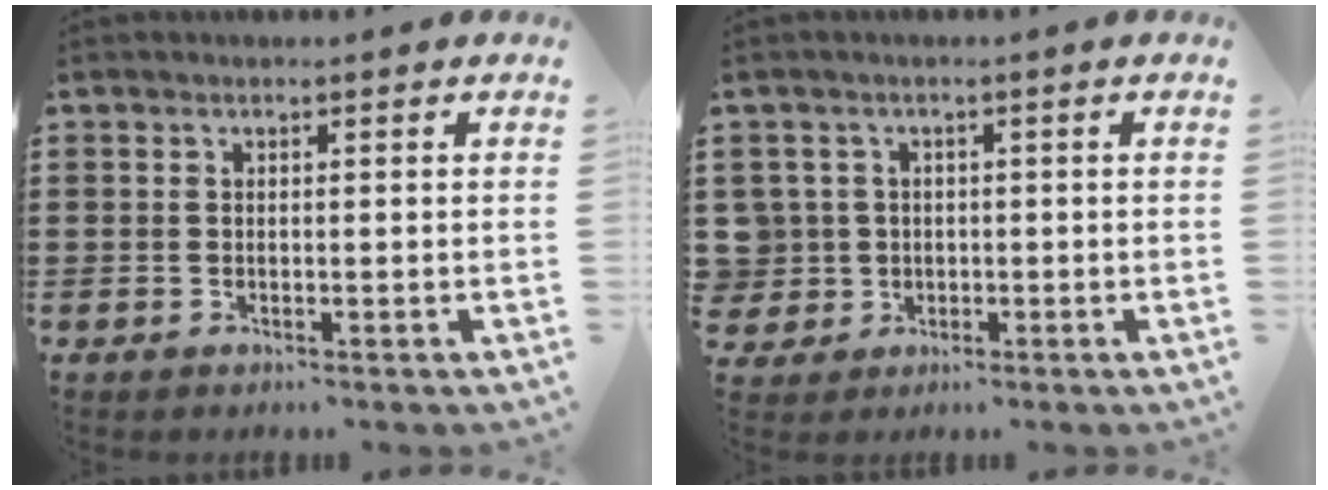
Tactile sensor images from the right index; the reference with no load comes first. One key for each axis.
{"total": 3.7, "fx": -0.1, "fy": 3.7, "fz": 0.3, "tx": -0.033, "ty": 0.007, "tz": -0.005}